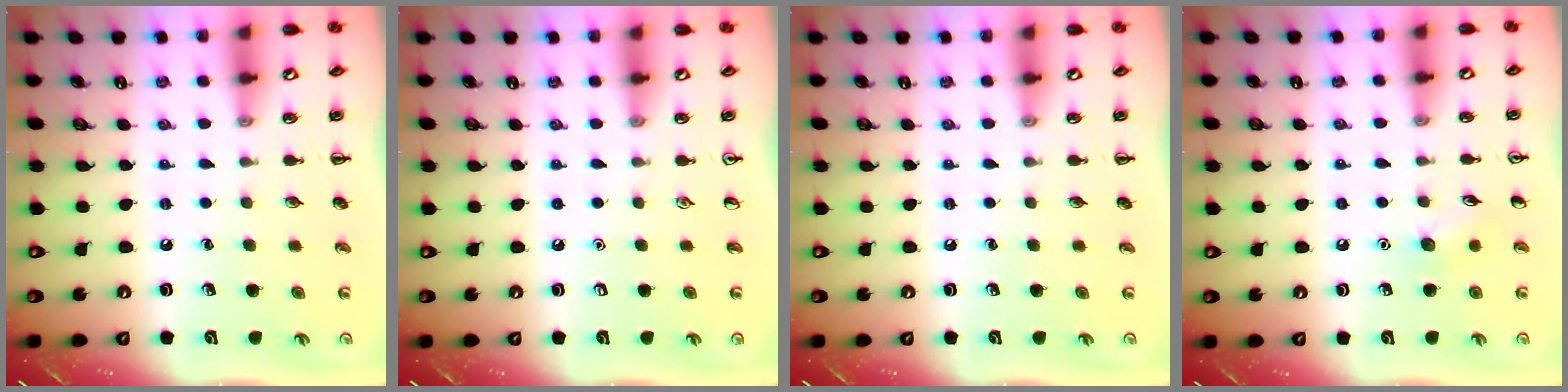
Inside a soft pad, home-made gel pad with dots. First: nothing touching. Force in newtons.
{"total": 0.0}
{"total": 0.0}
{"total": 5.4, "press": 5.2, "slide": 1.5}